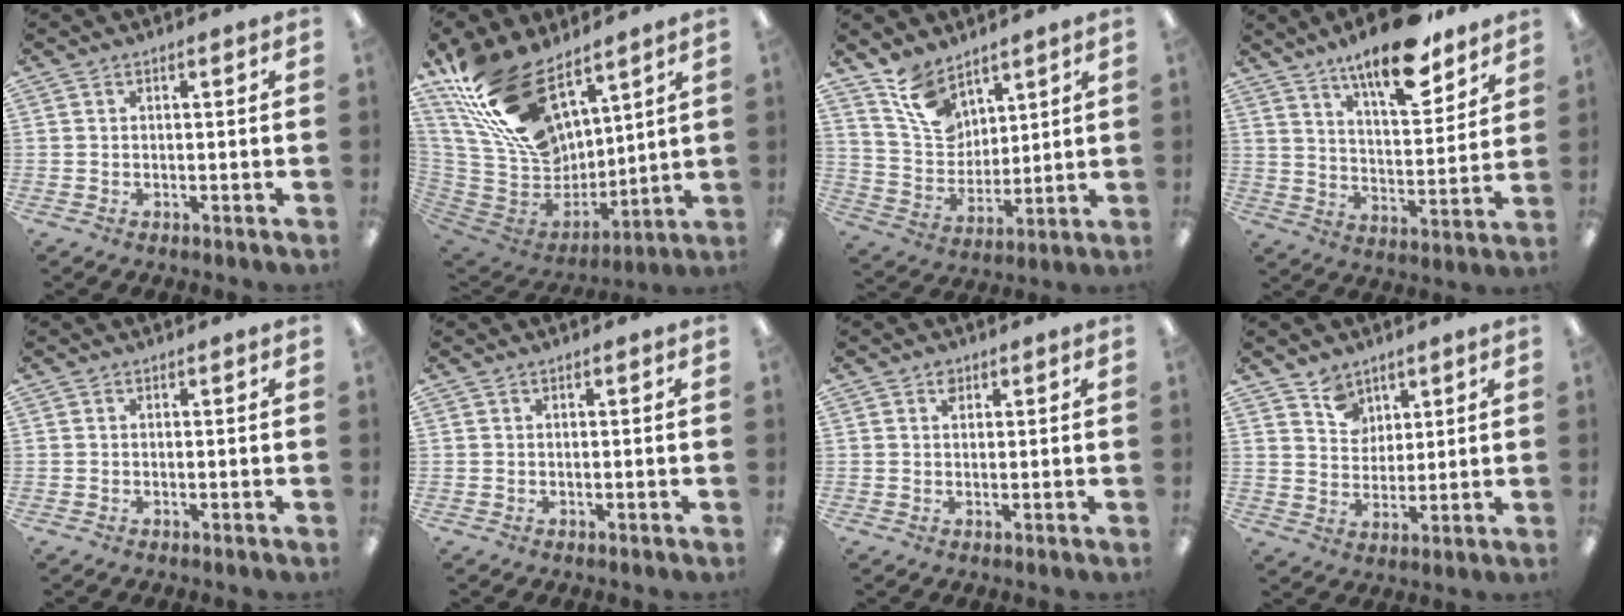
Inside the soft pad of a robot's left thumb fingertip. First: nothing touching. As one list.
[{"total": 23.4, "force": [14.8, 12.6, 13.0], "torque": [-0.280, -0.077, 0.279]}, {"total": 11.5, "force": [8.1, 6.8, 4.3], "torque": [-0.102, -0.034, 0.160]}, {"total": 15.9, "force": [12.3, 4.6, 9.0], "torque": [-0.143, -0.073, 0.206]}, {"total": 0.0}, {"total": 0.0}, {"total": 1.6, "force": [1.1, 1.0, 0.7], "torque": [-0.008, -0.003, 0.019]}, {"total": 7.1, "force": [5.0, 5.0, 0.5], "torque": [-0.006, -0.028, 0.092]}]